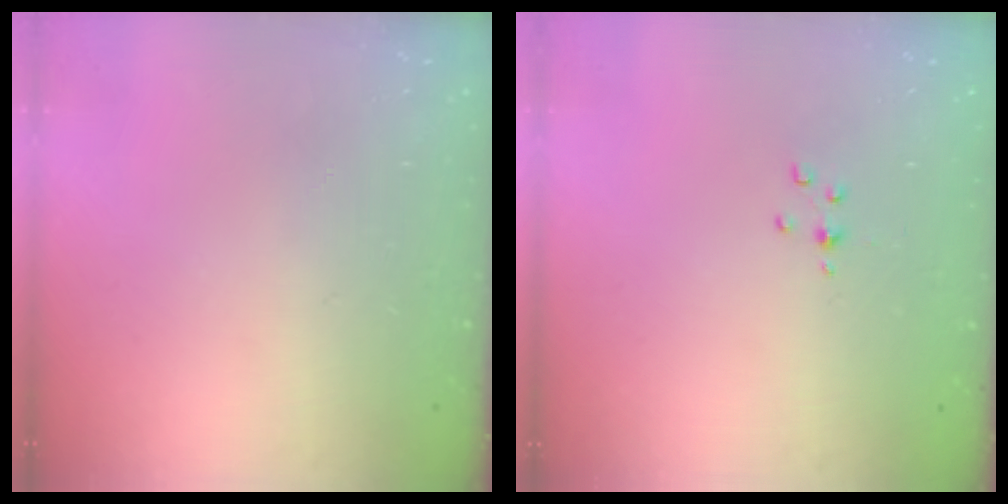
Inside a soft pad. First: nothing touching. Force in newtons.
{"total": 3.0, "press": 3.0, "slide": 0.5}